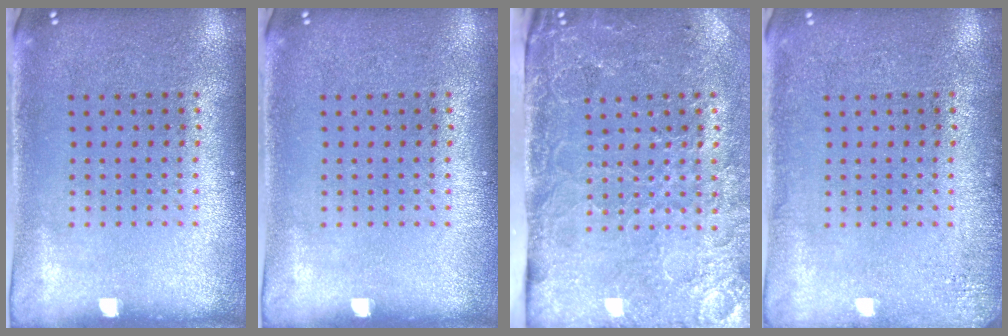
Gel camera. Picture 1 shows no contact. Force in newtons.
{"total": 0.0}
{"total": 4.6, "press": 3.7, "slide": 2.7}
{"total": 1.6, "press": 1.6, "slide": 0.3}